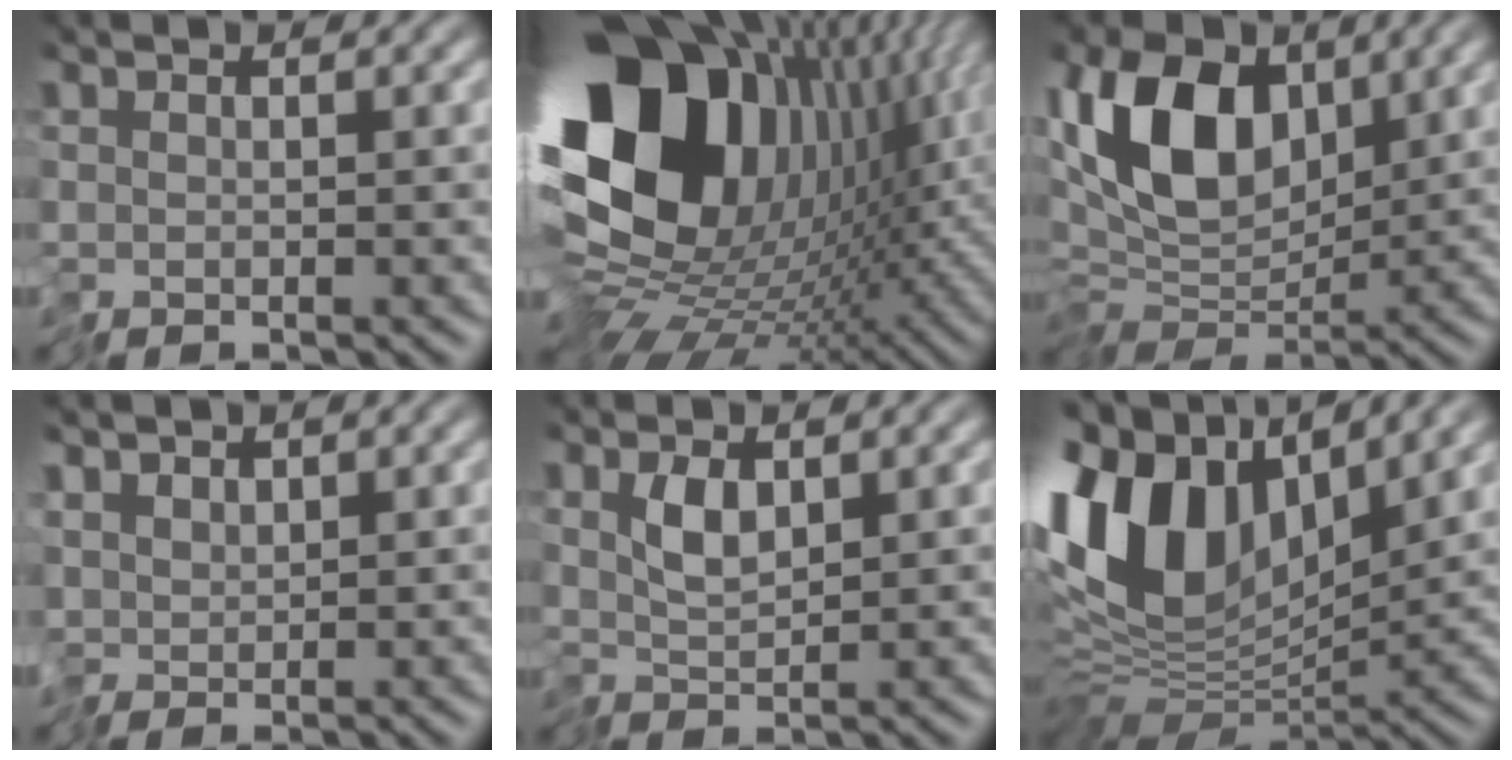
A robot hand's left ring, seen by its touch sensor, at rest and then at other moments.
{"total": 19.7, "force": [2.4, 13.3, 14.4], "torque": [-0.277, -0.058, 0.064]}
{"total": 9.9, "force": [2.6, 5.9, 7.6], "torque": [-0.154, 0.010, 0.026]}
{"total": 1.9, "force": [0.8, 1.5, 0.8], "torque": [-0.020, 0.003, 0.009]}
{"total": 1.7, "force": [0.6, 0.5, 1.5], "torque": [-0.033, -0.002, 0.011]}
{"total": 13.6, "force": [4.2, 7.7, 10.4], "torque": [-0.240, 0.016, 0.067]}